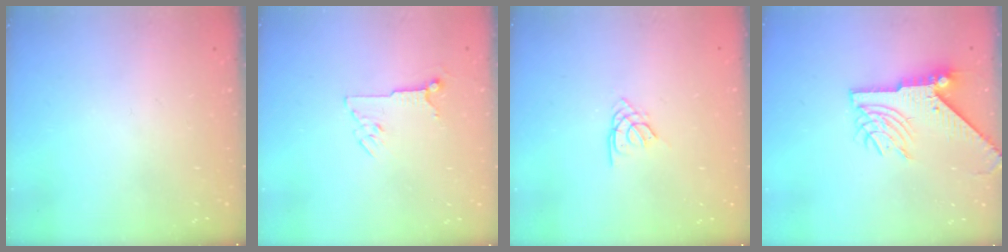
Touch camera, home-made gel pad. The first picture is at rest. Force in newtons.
{"total": 6.3, "press": 6.3, "slide": 0.5}
{"total": 2.3, "press": 2.3, "slide": 0.5}
{"total": 9.2, "press": 9.1, "slide": 1.3}